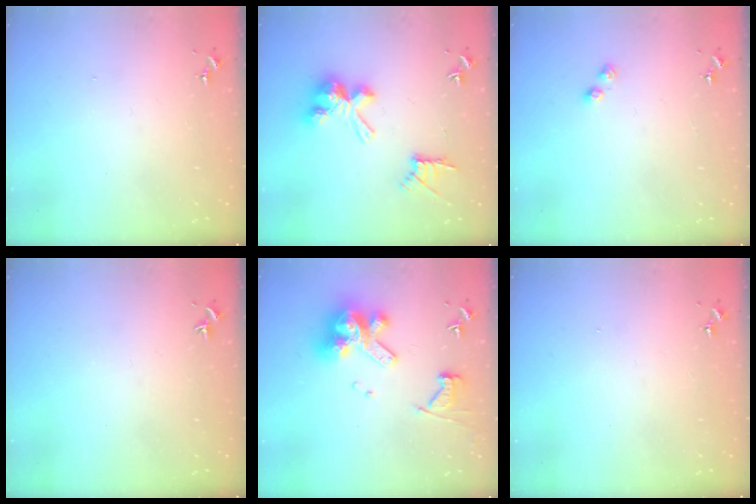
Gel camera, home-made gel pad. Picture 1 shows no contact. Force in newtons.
{"total": 13.1, "press": 13.1, "slide": 0.4}
{"total": 3.0, "press": 2.9, "slide": 0.4}
{"total": 0.0}
{"total": 15.8, "press": 15.7, "slide": 1.8}
{"total": 0.0}